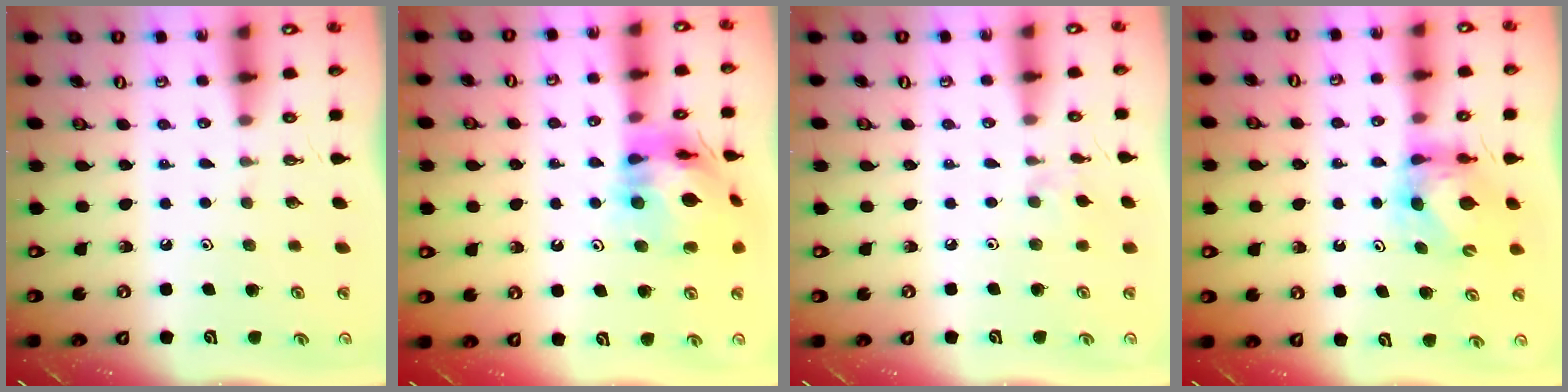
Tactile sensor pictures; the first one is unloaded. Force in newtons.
{"total": 15.1, "press": 15.0, "slide": 1.8}
{"total": 2.1, "press": 2.0, "slide": 0.4}
{"total": 5.6, "press": 5.6, "slide": 0.4}